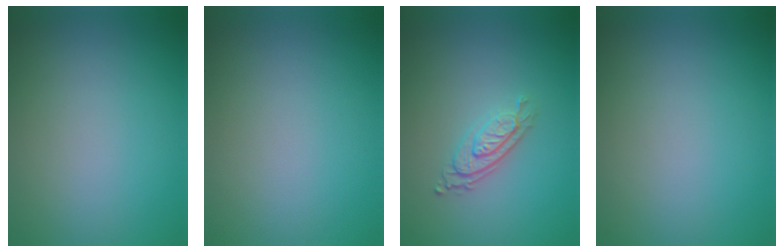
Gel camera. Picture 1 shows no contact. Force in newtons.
{"total": 0.0}
{"total": 2.8, "press": 2.0, "slide": 1.8}
{"total": 0.0}